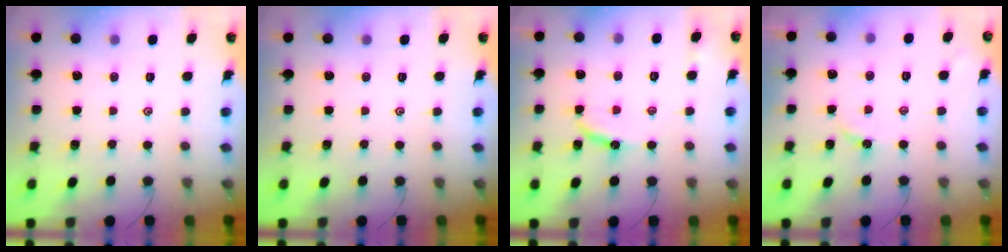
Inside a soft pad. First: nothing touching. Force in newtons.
{"total": 0.0}
{"total": 10.1, "press": 10.1, "slide": 0.8}
{"total": 2.6, "press": 2.6, "slide": 0.4}